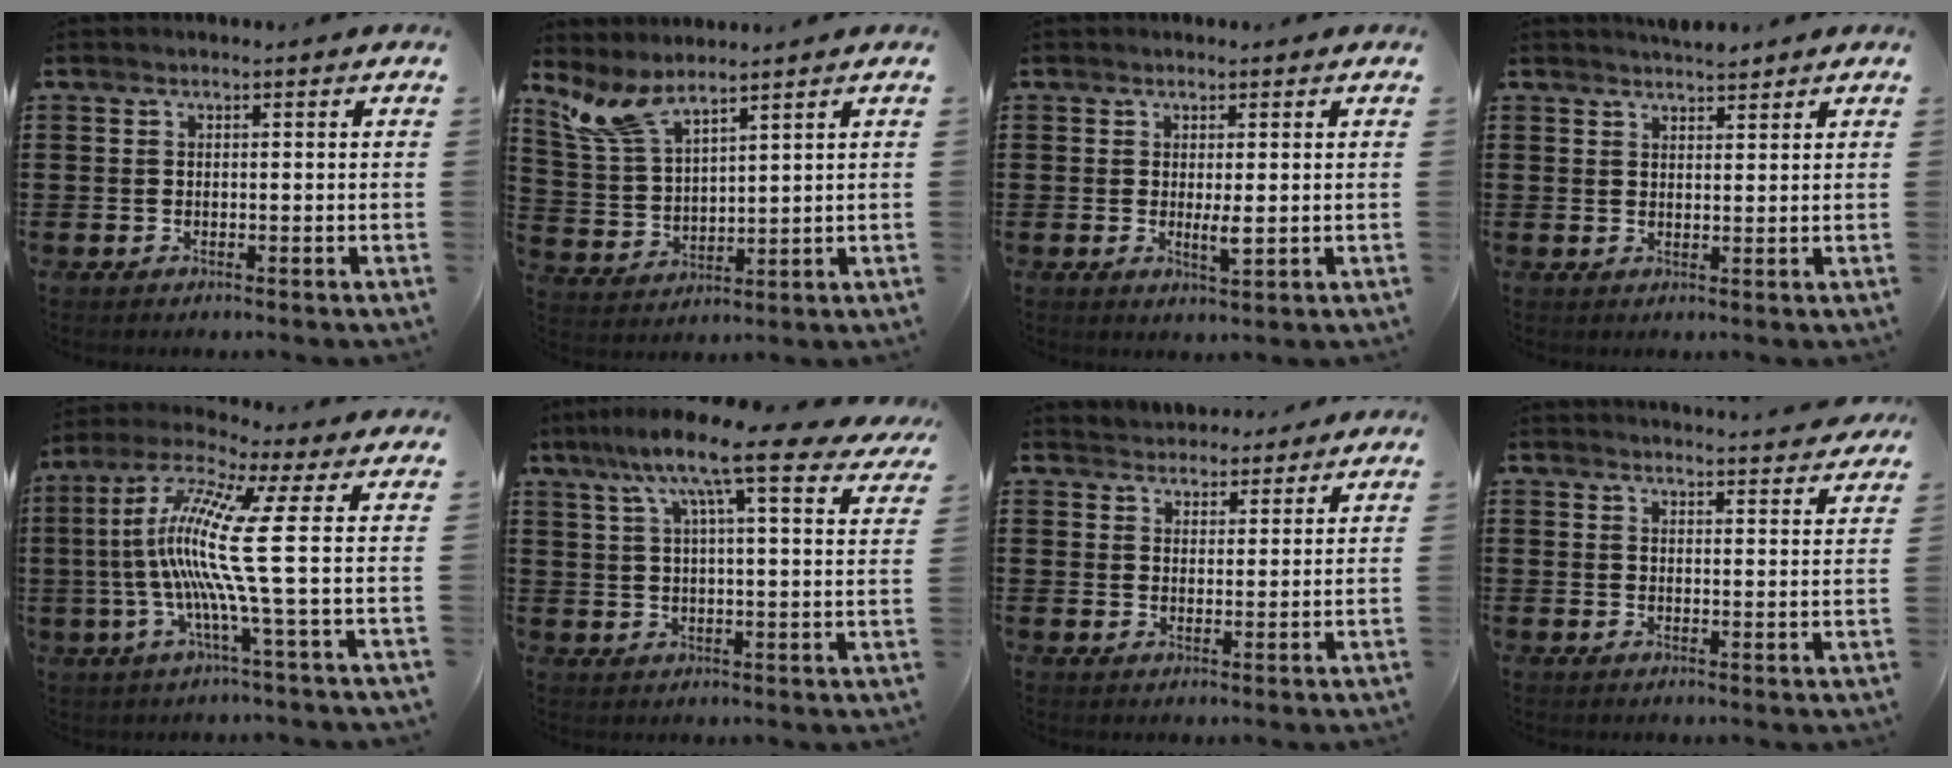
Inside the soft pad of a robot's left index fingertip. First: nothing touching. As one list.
[{"total": 7.4, "force": [6.0, 1.6, 3.9], "torque": [-0.105, -0.019, 0.110]}, {"total": 2.7, "force": [0.1, 0.5, 2.7], "torque": [-0.049, -0.003, 0.003]}, {"total": 2.6, "force": [2.6, 0.2, 0.5], "torque": [-0.015, -0.003, 0.048]}, {"total": 13.1, "force": [-0.2, -0.8, 13.0], "torque": [-0.302, -0.027, -0.031]}, {"total": 12.2, "force": [8.7, 1.5, 8.4], "torque": [-0.167, -0.028, 0.140]}, {"total": 3.5, "force": [3.2, 1.1, -0.7], "torque": [-0.001, -0.009, 0.061]}, {"total": 3.3, "force": [3.3, -0.5, 0.1], "torque": [-0.007, -0.023, 0.058]}]